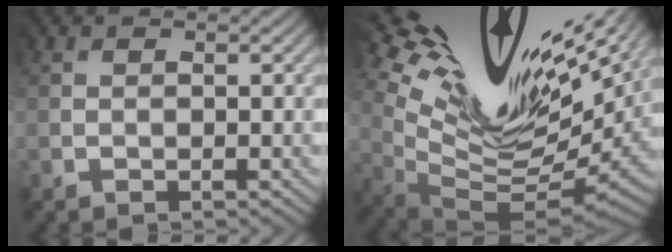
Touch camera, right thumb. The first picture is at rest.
{"total": 17.9, "force": [8.9, 5.5, 14.5], "torque": [-0.225, 0.019, 0.164]}